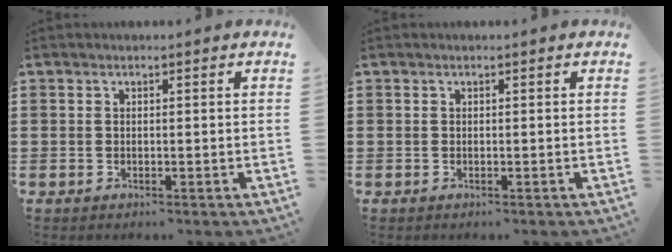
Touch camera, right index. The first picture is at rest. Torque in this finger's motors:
{"motor_torque": [0.20, -0.08, 0.01, 0.00]}